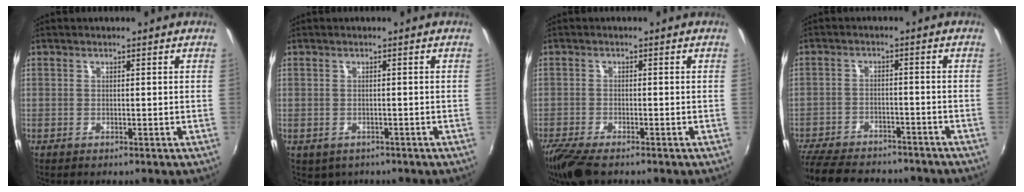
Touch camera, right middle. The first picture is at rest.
{"total": 2.0, "force": [-0.9, 1.7, 0.6], "torque": [-0.017, -0.005, -0.008]}
{"total": 7.2, "force": [-5.6, 1.8, 4.2], "torque": [-0.109, -0.034, -0.107]}
{"total": 18.5, "force": [-15.3, 6.5, 8.0], "torque": [-0.182, -0.024, -0.224]}